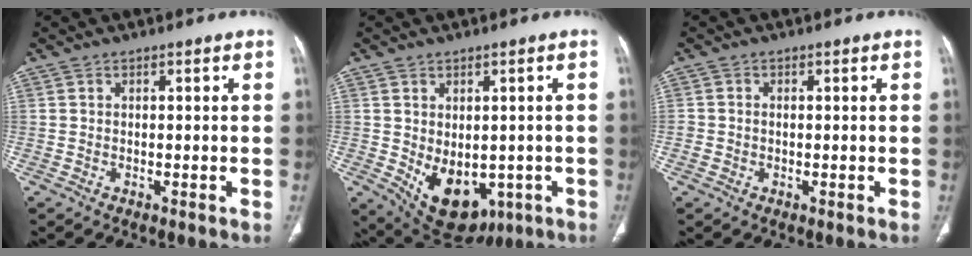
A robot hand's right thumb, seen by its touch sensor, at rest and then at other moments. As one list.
[{"total": 12.0, "force": [-3.4, 8.0, 8.3], "torque": [-0.099, -0.002, -0.026]}, {"total": 1.1, "force": [-0.2, 1.0, 0.3], "torque": [0.000, 0.004, -0.004]}]